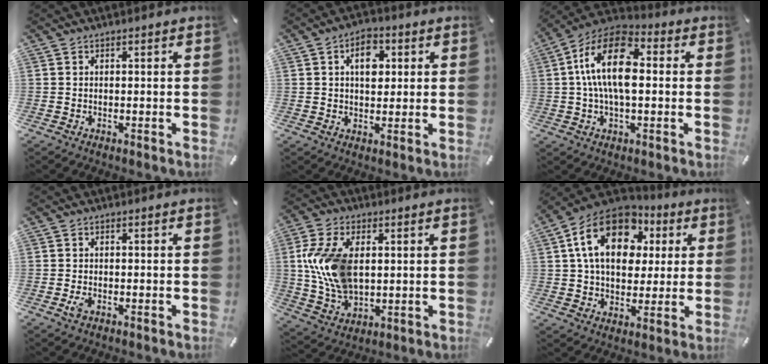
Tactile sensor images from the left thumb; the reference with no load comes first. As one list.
[{"total": 7.4, "force": [2.0, 5.0, 5.0], "torque": [-0.067, -0.001, 0.029]}, {"total": 15.0, "force": [1.4, 8.1, 12.6], "torque": [-0.256, 0.003, 0.023]}, {"total": 1.7, "force": [-0.8, 0.9, 1.2], "torque": [-0.036, -0.005, -0.017]}, {"total": 13.8, "force": [2.1, 9.2, 10.1], "torque": [-0.240, 0.004, 0.037]}, {"total": 17.9, "force": [6.3, 12.6, 11.1], "torque": [-0.209, -0.013, 0.111]}]